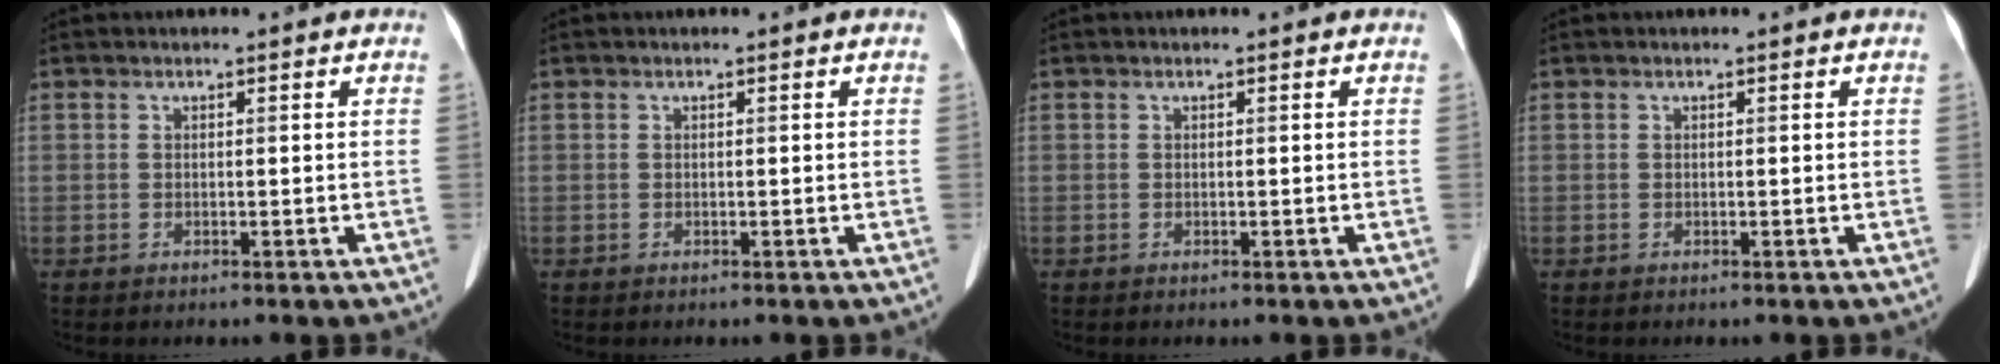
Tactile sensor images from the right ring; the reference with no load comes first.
{"total": 0.0}
{"total": 0.0}
{"total": 0.0}